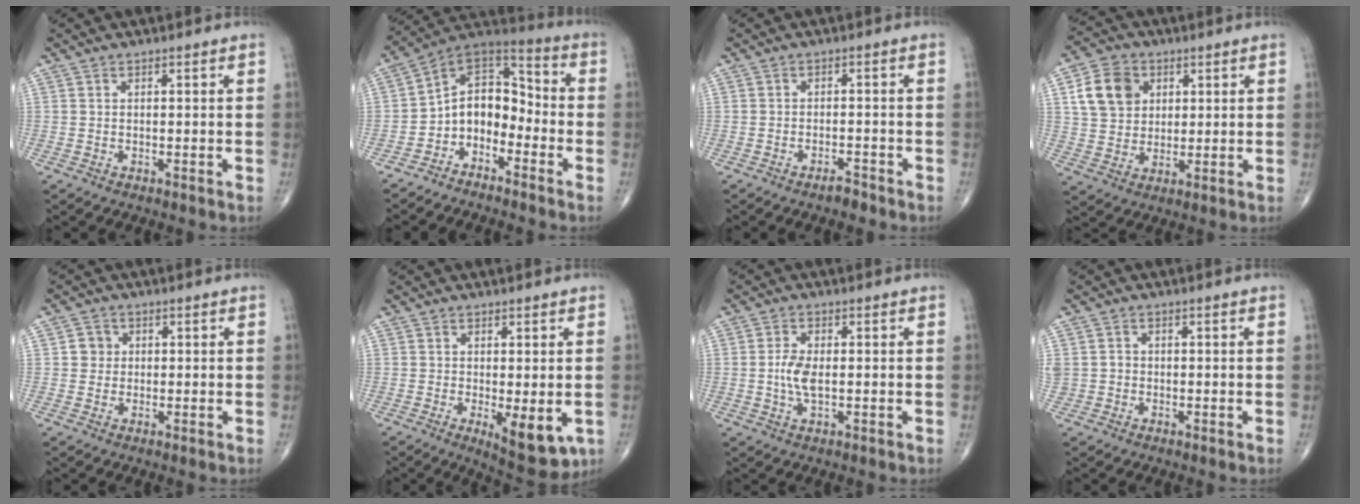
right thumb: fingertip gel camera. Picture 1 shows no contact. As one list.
[{"total": 10.5, "force": [-4.0, 7.5, 6.2], "torque": [-0.062, 0.084, -0.086]}, {"total": 2.1, "force": [-1.8, 0.6, 1.0], "torque": [-0.018, 0.006, -0.032]}, {"total": 10.3, "force": [3.4, 8.2, 5.1], "torque": [-0.071, -0.004, 0.063]}, {"total": 2.9, "force": [0.4, 2.7, 0.7], "torque": [0.007, 0.003, 0.002]}, {"total": 8.0, "force": [-1.9, 3.0, 7.1], "torque": [-0.088, -0.020, -0.018]}, {"total": 4.6, "force": [-0.2, 2.1, 4.1], "torque": [-0.090, 0.000, -0.005]}, {"total": 2.7, "force": [-0.1, 2.5, 1.0], "torque": [-0.010, 0.010, 0.002]}]